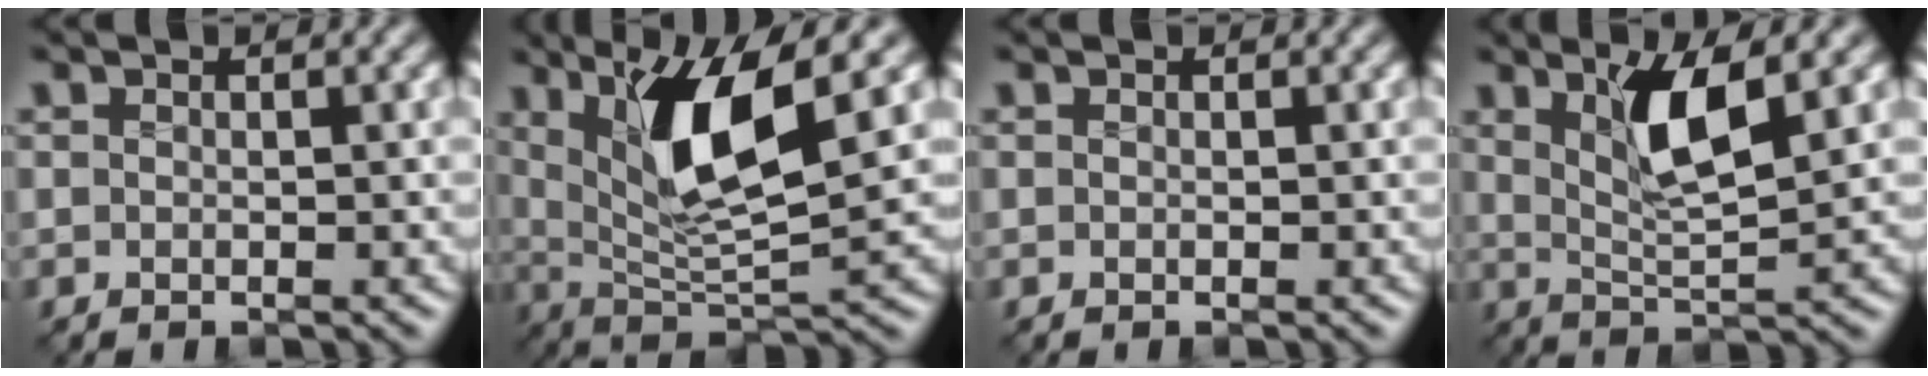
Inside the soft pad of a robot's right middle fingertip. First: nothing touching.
{"total": 8.2, "force": [2.8, 2.2, 7.5], "torque": [-0.136, -0.019, 0.051]}
{"total": 0.0}
{"total": 5.0, "force": [2.0, 1.1, 4.4], "torque": [-0.090, -0.010, 0.037]}